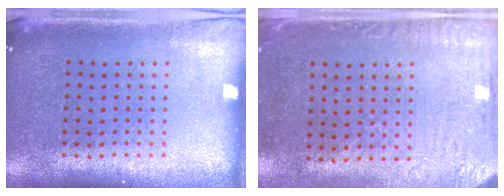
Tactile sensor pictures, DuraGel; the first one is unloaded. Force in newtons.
{"total": 3.2, "press": 2.6, "slide": 2.0}